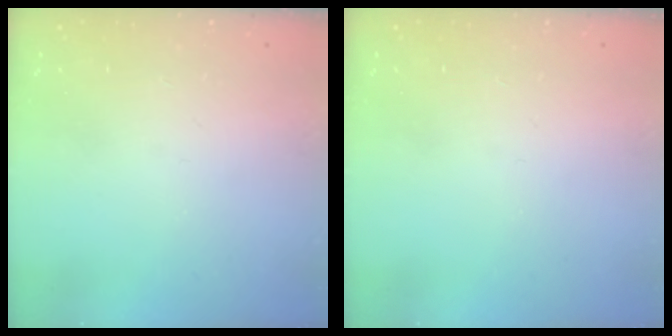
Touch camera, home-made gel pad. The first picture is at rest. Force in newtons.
{"total": 0.0}